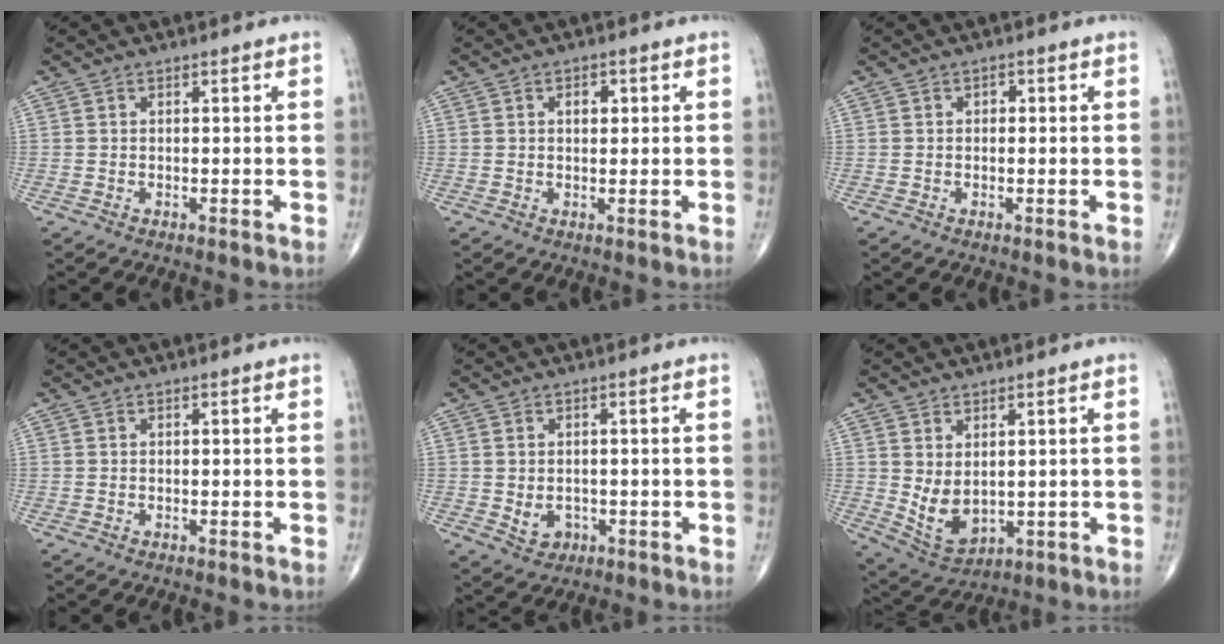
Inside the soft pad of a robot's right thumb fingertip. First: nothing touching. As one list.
[{"total": 2.6, "force": [0.8, 1.6, 1.9], "torque": [-0.019, 0.000, 0.010]}, {"total": 1.0, "force": [0.1, 0.7, 0.7], "torque": [-0.002, 0.003, -0.002]}, {"total": 0.0}, {"total": 3.6, "force": [-0.6, 2.9, 2.1], "torque": [-0.022, 0.000, -0.001]}, {"total": 7.3, "force": [0.7, 4.6, 5.6], "torque": [-0.092, -0.016, 0.038]}]